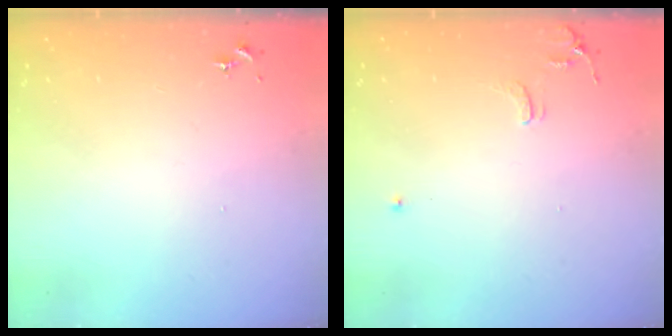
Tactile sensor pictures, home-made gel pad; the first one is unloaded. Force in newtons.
{"total": 6.4, "press": 6.3, "slide": 0.8}